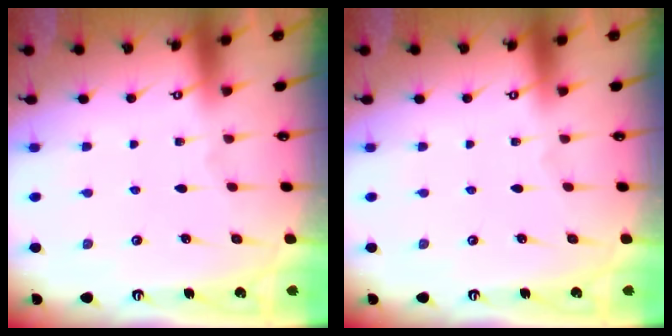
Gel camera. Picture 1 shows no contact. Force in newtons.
{"total": 0.0}